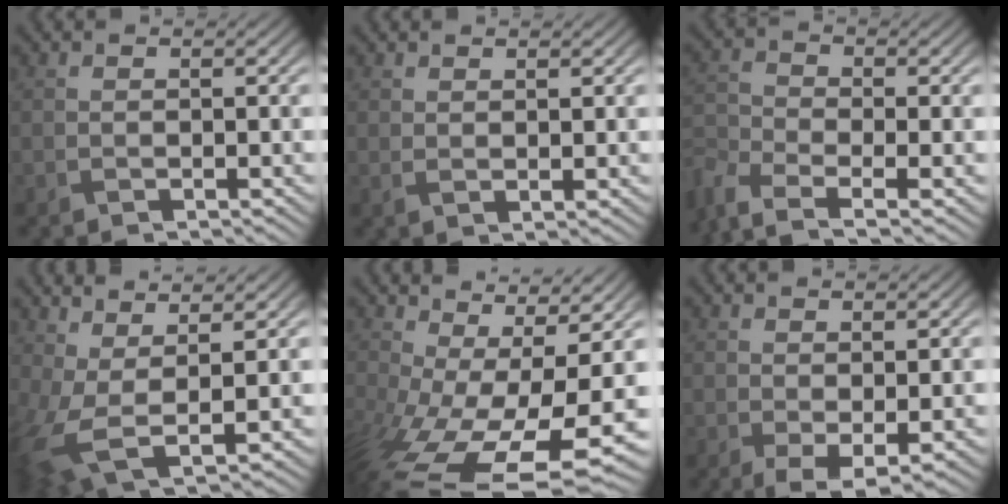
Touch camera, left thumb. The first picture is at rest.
{"total": 1.3, "force": [0.9, 0.3, 0.8], "torque": [-0.021, -0.002, 0.022]}
{"total": 6.2, "force": [-4.5, 2.3, 3.6], "torque": [-0.094, -0.015, -0.098]}
{"total": 8.0, "force": [1.5, 3.4, 7.1], "torque": [-0.178, -0.007, 0.030]}
{"total": 15.9, "force": [-4.2, 7.8, 13.2], "torque": [-0.298, -0.067, -0.037]}
{"total": 2.6, "force": [-0.4, 1.0, 2.4], "torque": [-0.051, -0.010, -0.001]}